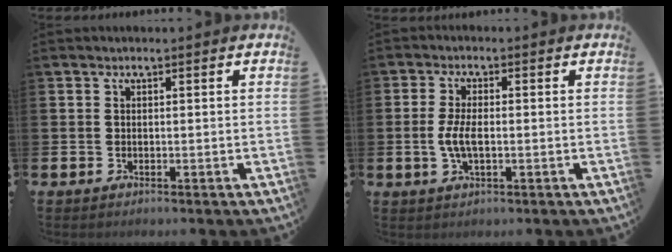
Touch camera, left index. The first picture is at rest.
{"total": 4.0, "force": [-0.4, 1.7, 3.6], "torque": [-0.071, -0.004, -0.015]}